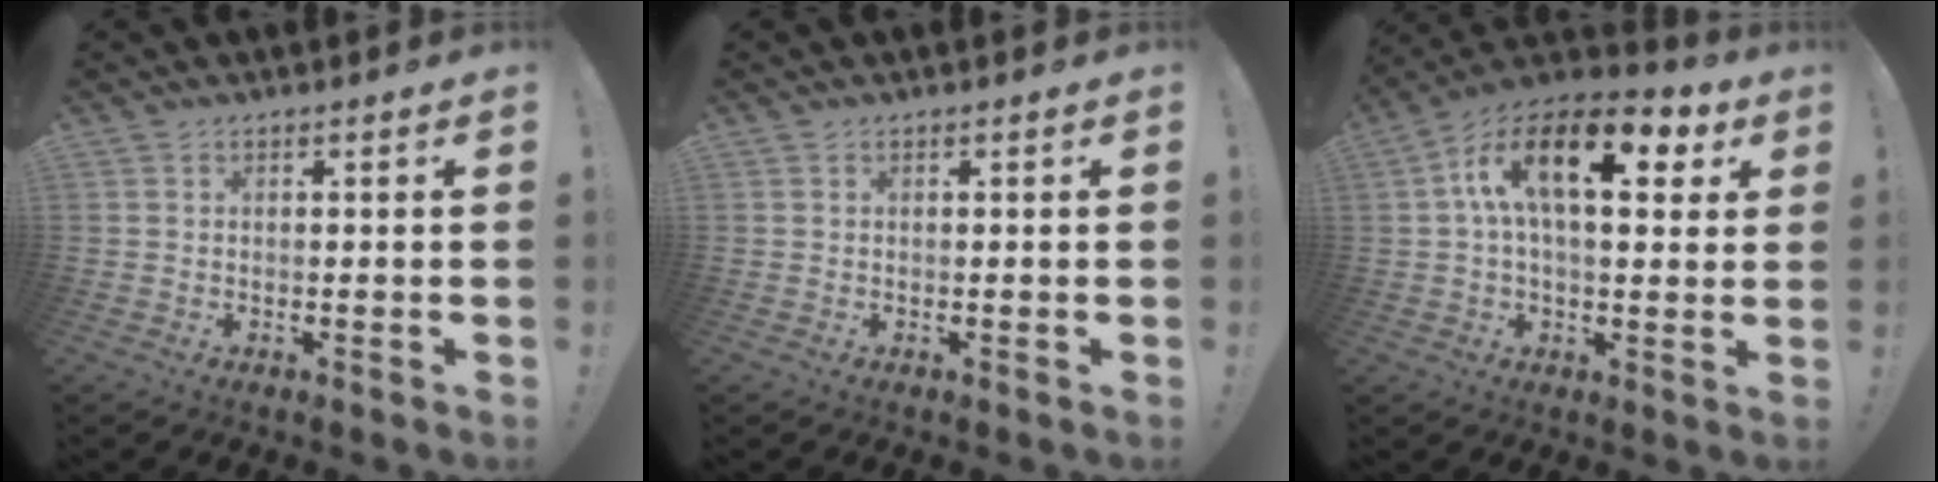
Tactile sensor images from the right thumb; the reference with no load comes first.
{"total": 0.0}
{"total": 18.5, "force": [5.6, 8.7, 15.3], "torque": [-0.250, -0.010, 0.084]}